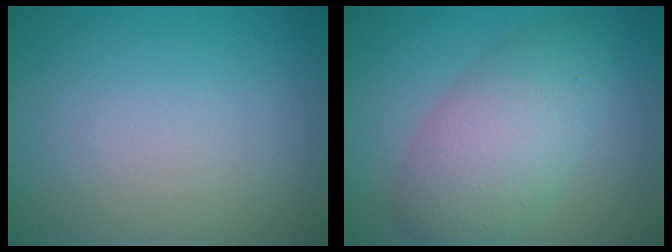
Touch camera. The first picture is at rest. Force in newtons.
{"total": 6.6, "press": 6.6, "slide": 0.3}